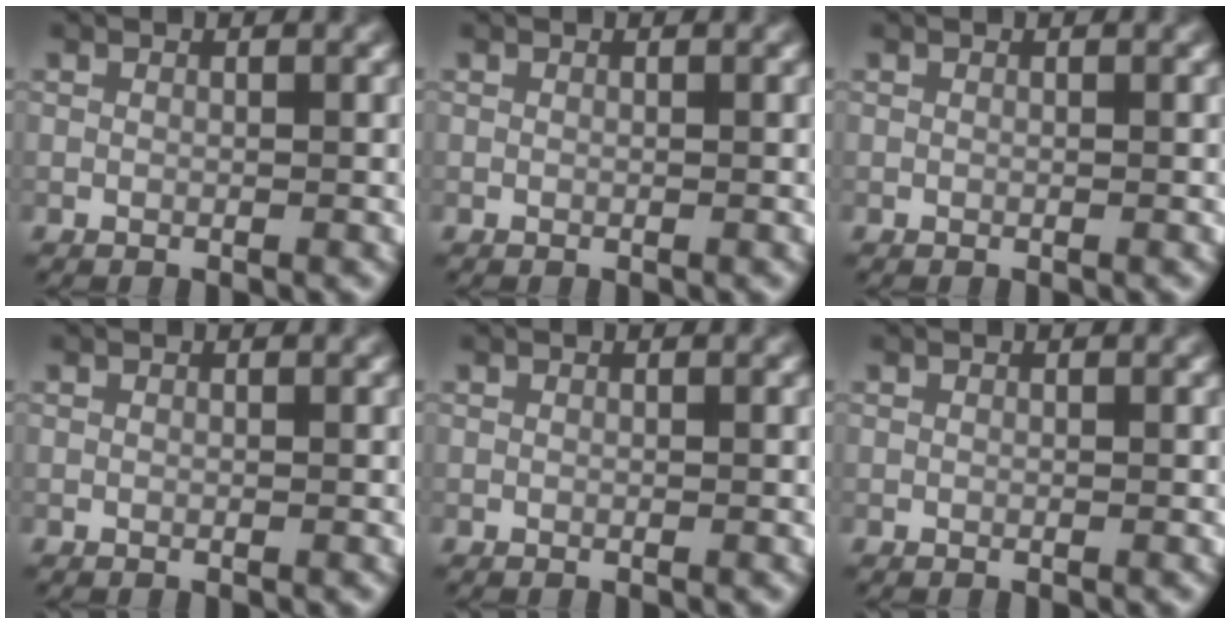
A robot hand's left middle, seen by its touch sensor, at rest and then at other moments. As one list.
[{"total": 0.0}, {"total": 0.0}, {"total": 0.0}, {"total": 0.0}, {"total": 0.0}]